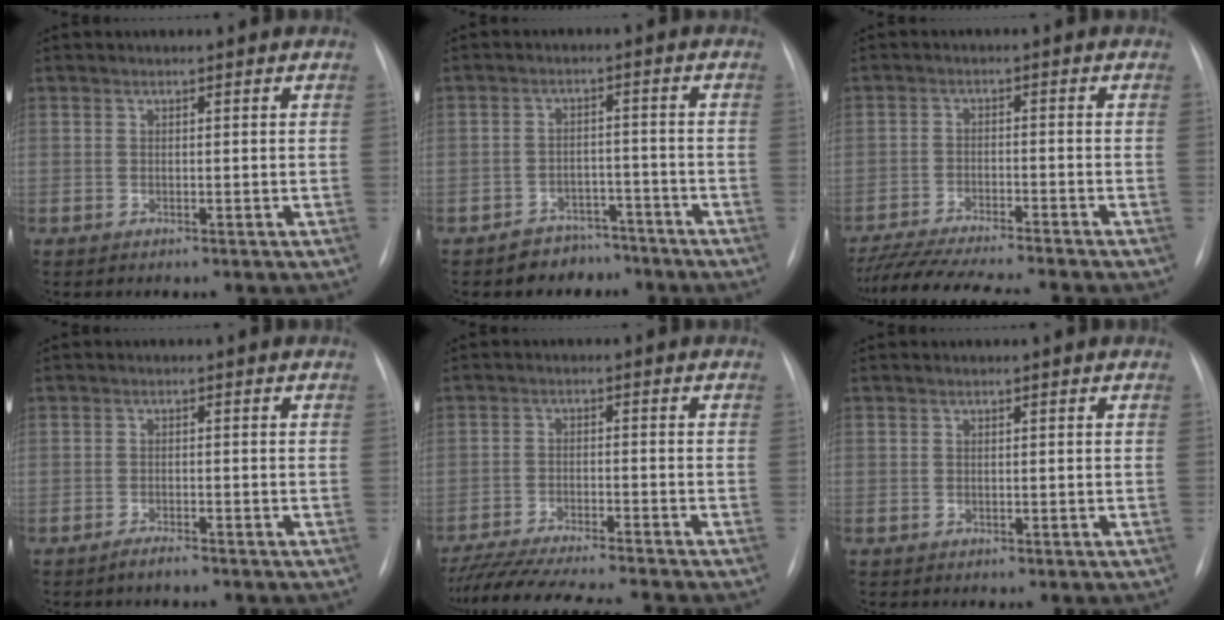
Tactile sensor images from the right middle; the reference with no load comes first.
{"total": 5.2, "force": [-4.2, 3.0, 0.4], "torque": [-0.003, 0.011, -0.062]}
{"total": 15.3, "force": [-13.7, 0.1, 6.8], "torque": [-0.114, -0.024, -0.215]}
{"total": 1.6, "force": [-1.4, 0.0, 0.8], "torque": [-0.023, -0.004, -0.027]}
{"total": 16.1, "force": [-14.4, 0.1, 7.0], "torque": [-0.117, -0.028, -0.224]}
{"total": 0.0}